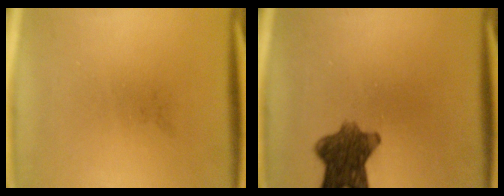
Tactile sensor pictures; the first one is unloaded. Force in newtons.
{"total": 8.4}